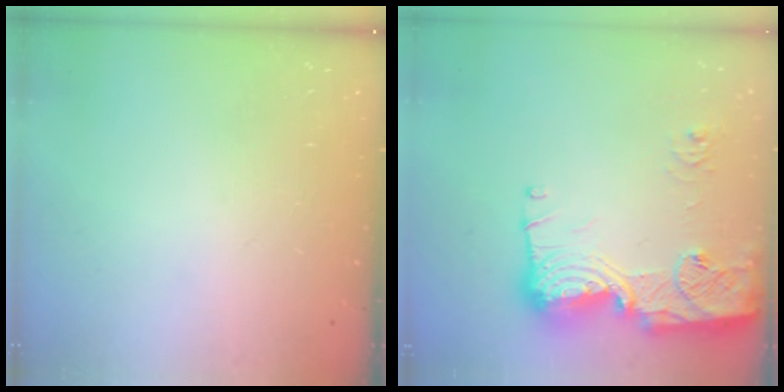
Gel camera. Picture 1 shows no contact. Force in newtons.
{"total": 18.9, "press": 18.8, "slide": 1.7}